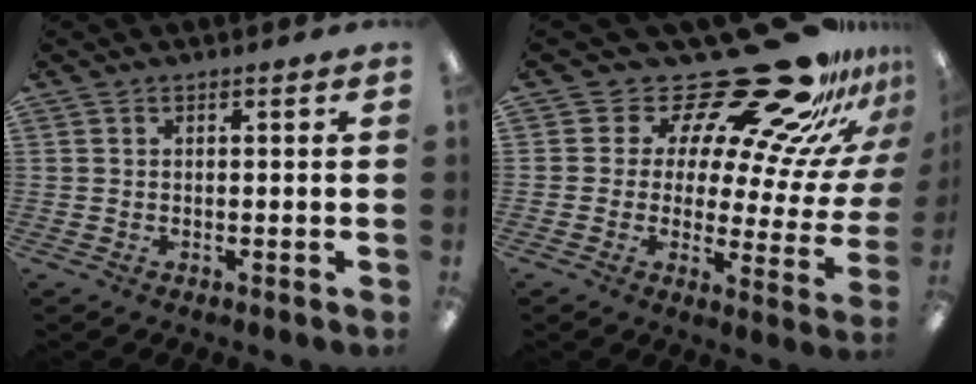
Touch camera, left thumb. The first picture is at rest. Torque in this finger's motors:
{"motor_torque": [0.27, 0.28, -0.26, -0.21, -0.07]}